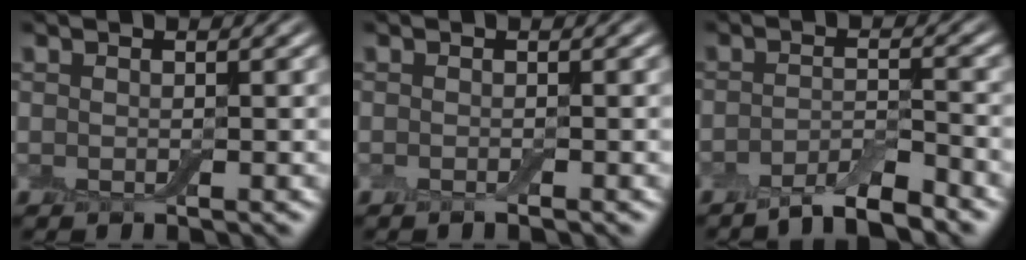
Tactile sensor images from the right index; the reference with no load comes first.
{"total": 0.5, "force": [-0.3, 0.0, 0.4], "torque": [-0.005, -0.001, -0.006]}
{"total": 3.8, "force": [-2.9, 0.6, 2.2], "torque": [-0.036, 0.002, -0.056]}